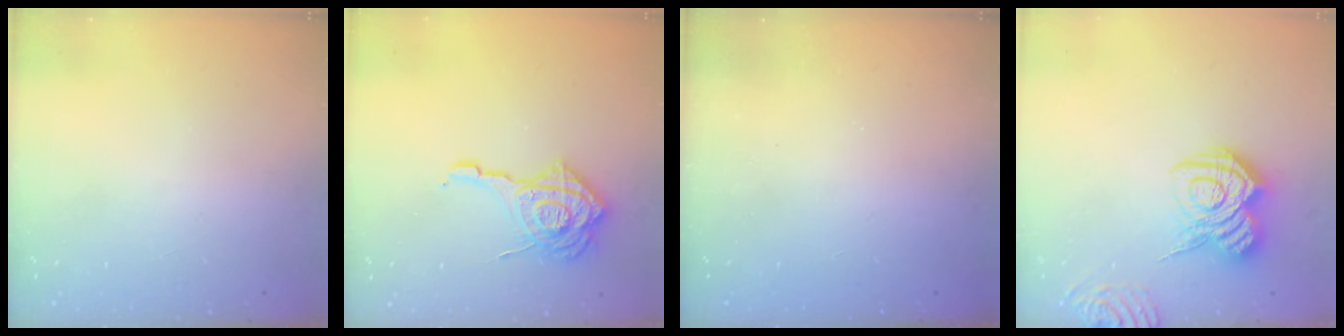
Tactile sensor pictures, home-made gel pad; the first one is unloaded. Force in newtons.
{"total": 16.6, "press": 16.5, "slide": 1.6}
{"total": 2.5, "press": 2.3, "slide": 0.8}
{"total": 14.3, "press": 14.3, "slide": 0.7}